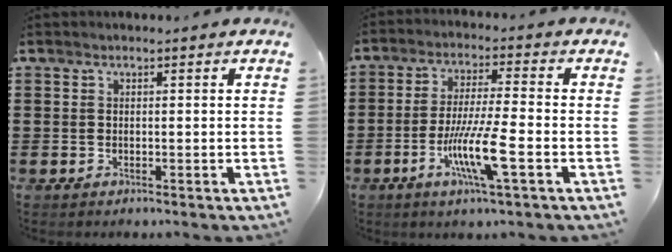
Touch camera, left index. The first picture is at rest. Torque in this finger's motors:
{"motor_torque": [1.51, 0.63, 0.93, 0.21]}